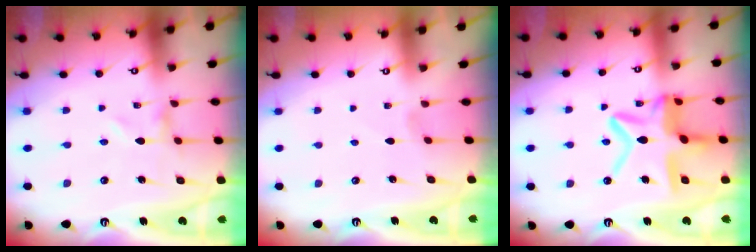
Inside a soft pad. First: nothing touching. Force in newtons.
{"total": 0.9, "press": 0.9, "slide": 0.1}
{"total": 16.1, "press": 16.0, "slide": 1.4}